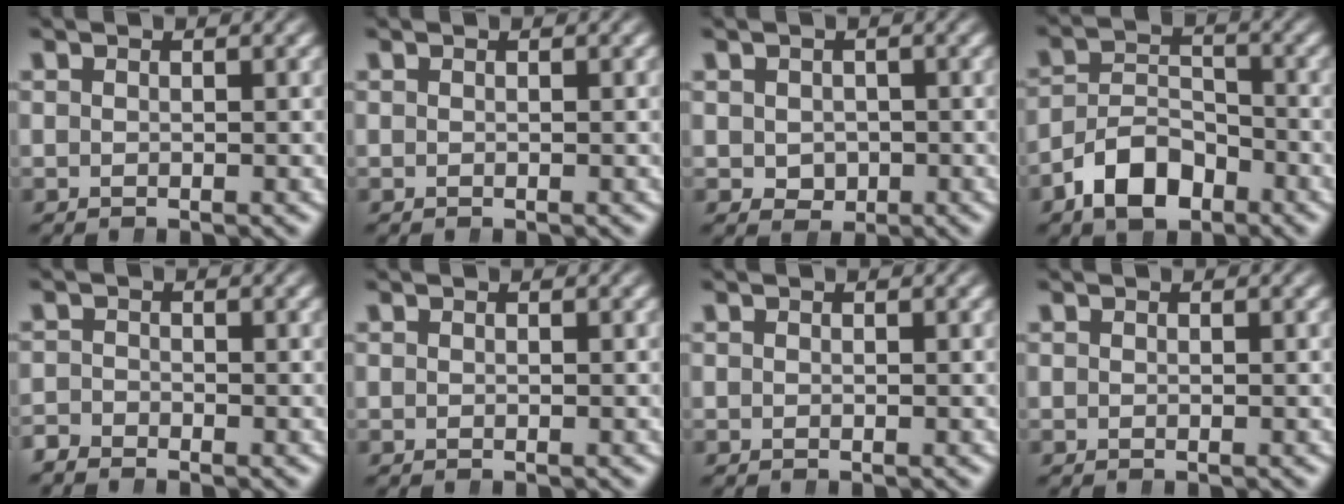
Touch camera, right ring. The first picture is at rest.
{"total": 0.0}
{"total": 1.9, "force": [-0.2, 1.7, 0.8], "torque": [-0.010, -0.016, 0.010]}
{"total": 5.7, "force": [-3.4, 3.3, 3.1], "torque": [-0.039, -0.011, -0.055]}
{"total": 1.7, "force": [-1.6, 0.4, -0.1], "torque": [0.004, -0.013, -0.029]}
{"total": 0.0}
{"total": 0.0}
{"total": 0.0}